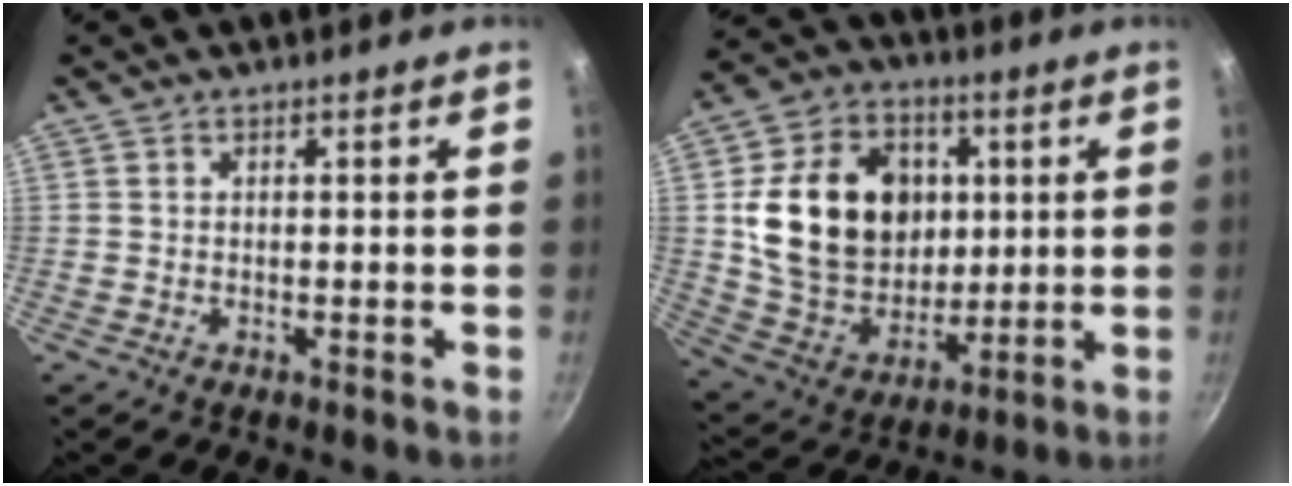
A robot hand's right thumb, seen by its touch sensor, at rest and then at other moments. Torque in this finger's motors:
{"motor_torque": [1.45, 3.55, 0.95, -0.76, 0.07]}